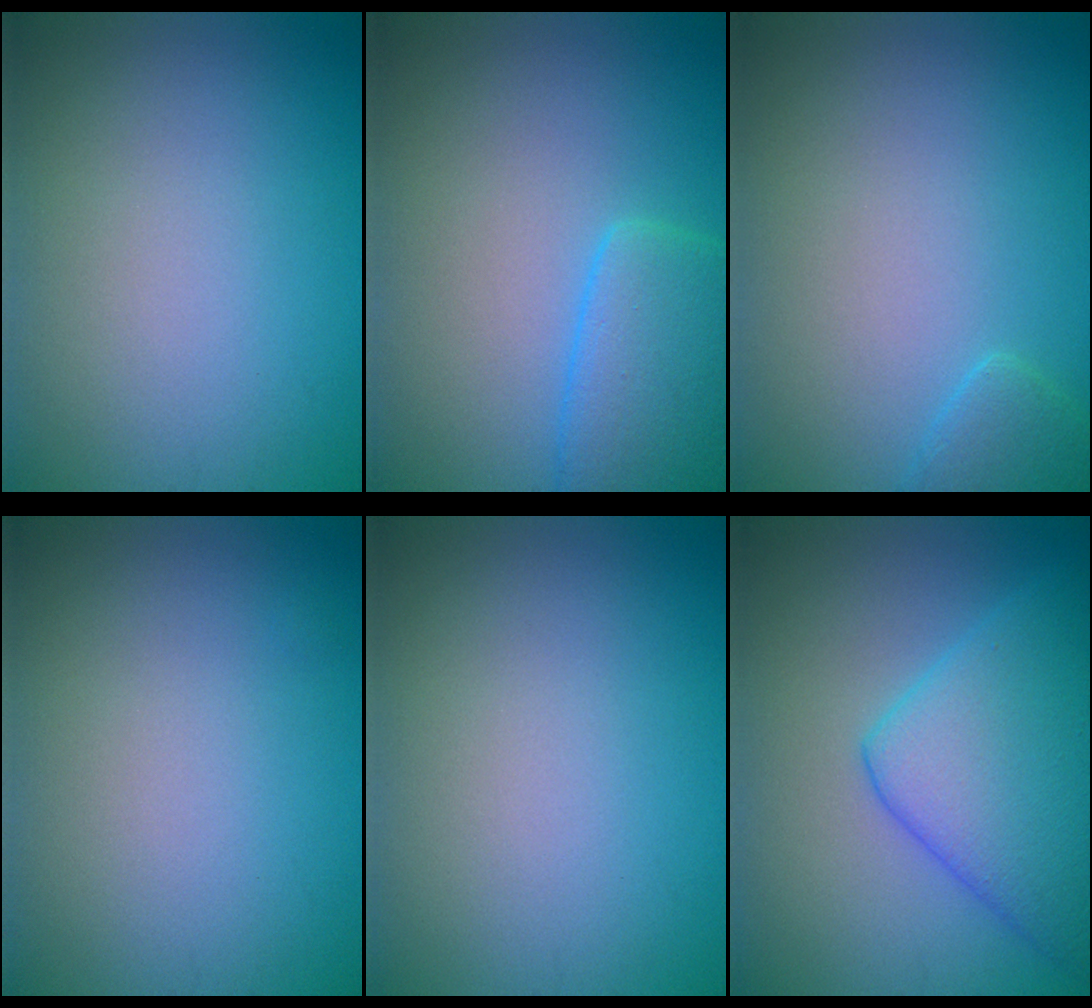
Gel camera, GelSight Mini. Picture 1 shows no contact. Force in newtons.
{"total": 5.4, "press": 5.4, "slide": 0.3}
{"total": 1.7, "press": 1.7, "slide": 0.1}
{"total": 0.0}
{"total": 0.0}
{"total": 8.4, "press": 8.4, "slide": 0.4}